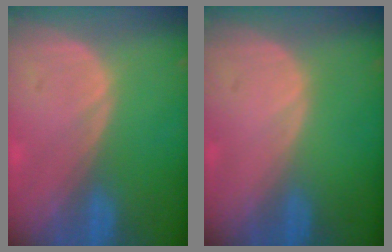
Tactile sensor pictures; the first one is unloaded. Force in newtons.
{"total": 0.0}